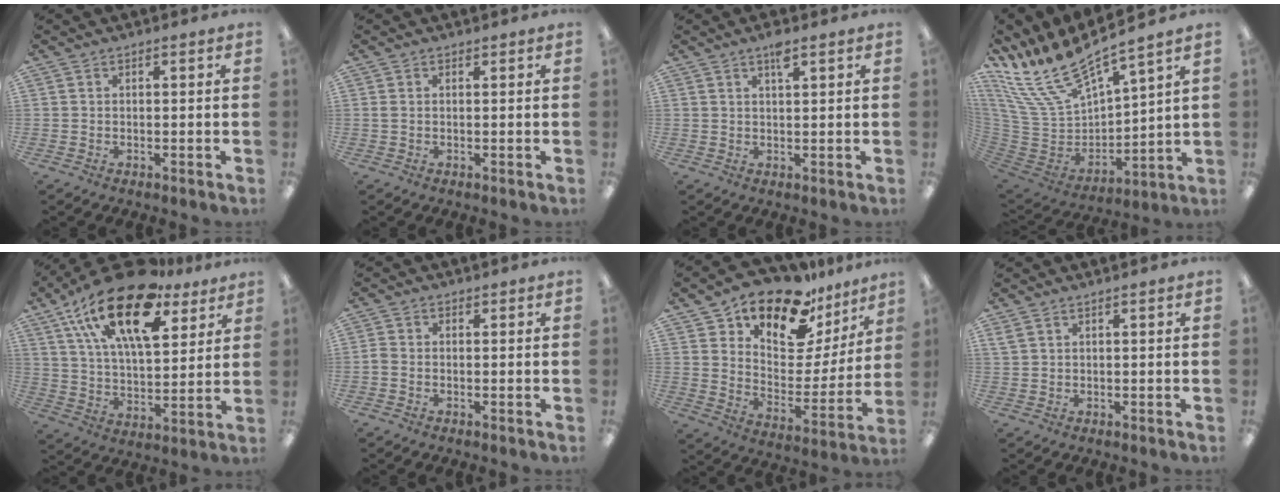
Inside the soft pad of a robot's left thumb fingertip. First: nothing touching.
{"total": 0.6, "force": [0.2, 0.4, 0.4], "torque": [-0.010, 0.002, 0.003]}
{"total": 3.1, "force": [2.1, 0.7, 2.2], "torque": [-0.042, 0.000, 0.034]}
{"total": 17.6, "force": [14.4, 5.3, 8.5], "torque": [-0.186, -0.109, 0.256]}
{"total": 22.7, "force": [13.7, 10.0, 15.0], "torque": [-0.267, -0.071, 0.233]}
{"total": 1.0, "force": [-0.3, 0.8, 0.6], "torque": [-0.012, 0.002, -0.005]}
{"total": 16.9, "force": [13.6, 7.7, 6.4], "torque": [-0.120, -0.102, 0.241]}
{"total": 1.3, "force": [1.0, 0.2, 0.8], "torque": [-0.019, 0.000, 0.018]}